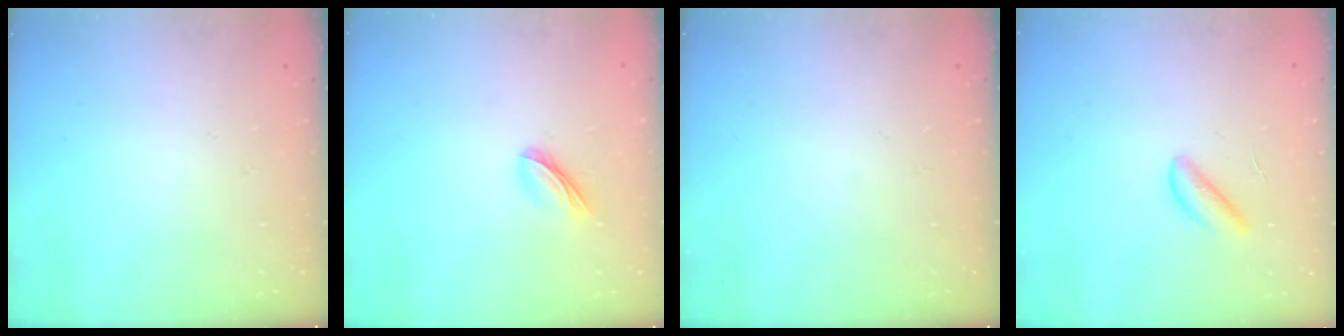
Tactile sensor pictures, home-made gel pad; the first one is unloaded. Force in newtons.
{"total": 4.5, "press": 4.5, "slide": 0.2}
{"total": 0.0}
{"total": 2.8, "press": 2.7, "slide": 0.3}